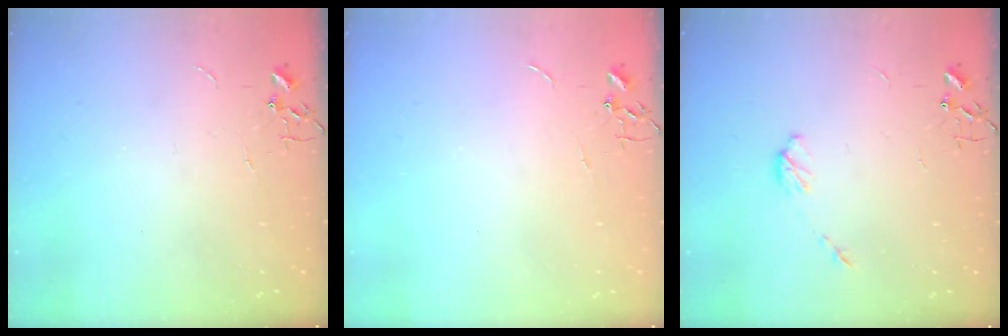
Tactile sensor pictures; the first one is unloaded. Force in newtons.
{"total": 0.0}
{"total": 4.2, "press": 4.1, "slide": 0.6}